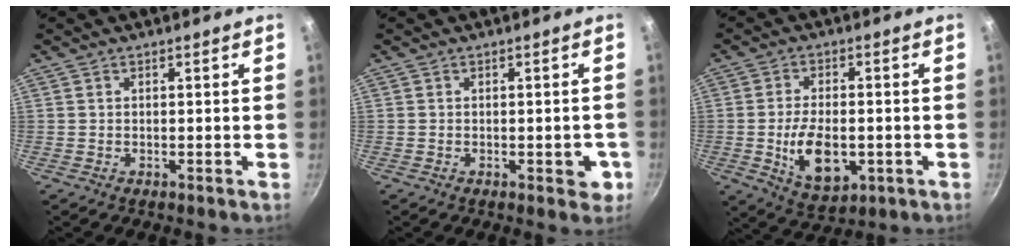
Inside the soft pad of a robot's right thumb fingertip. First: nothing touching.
{"total": 4.1, "force": [-1.2, 2.0, 3.5], "torque": [-0.024, 0.004, -0.016]}
{"total": 11.2, "force": [-2.2, 6.2, 9.0], "torque": [-0.144, 0.000, -0.026]}